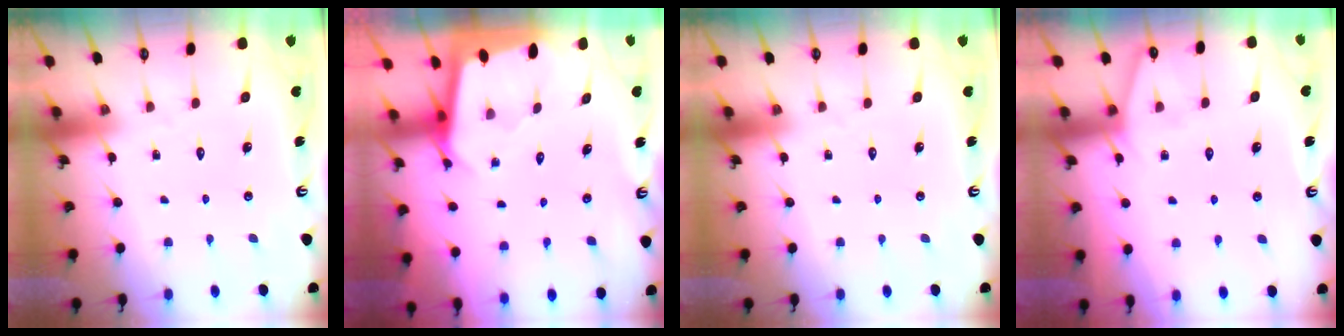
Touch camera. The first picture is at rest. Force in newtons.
{"total": 2.4, "press": 2.4, "slide": 0.1}
{"total": 0.0}
{"total": 4.0, "press": 3.9, "slide": 0.5}